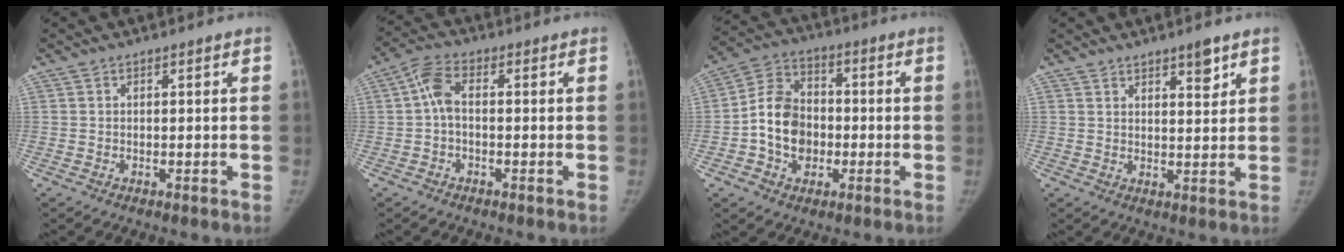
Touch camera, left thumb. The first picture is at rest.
{"total": 4.9, "force": [-0.1, 2.6, 4.1], "torque": [-0.082, 0.016, -0.010]}
{"total": 11.6, "force": [-1.9, 9.0, 7.0], "torque": [-0.099, 0.027, -0.040]}
{"total": 4.2, "force": [2.9, 1.4, 2.7], "torque": [-0.023, -0.019, 0.043]}